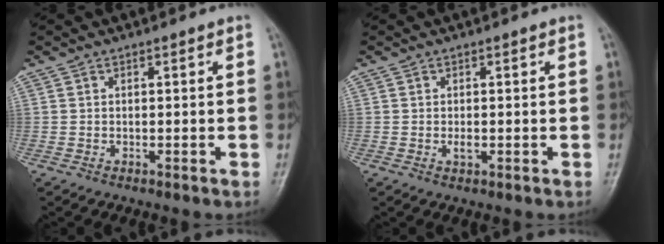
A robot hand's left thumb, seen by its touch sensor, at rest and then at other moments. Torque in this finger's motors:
{"motor_torque": [0.13, 0.28, 0.41, 0.01, 0.00]}